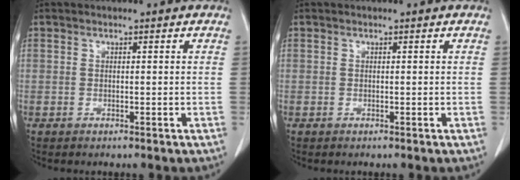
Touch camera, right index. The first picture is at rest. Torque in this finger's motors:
{"motor_torque": [0.00, 0.00, 0.00, 0.00]}